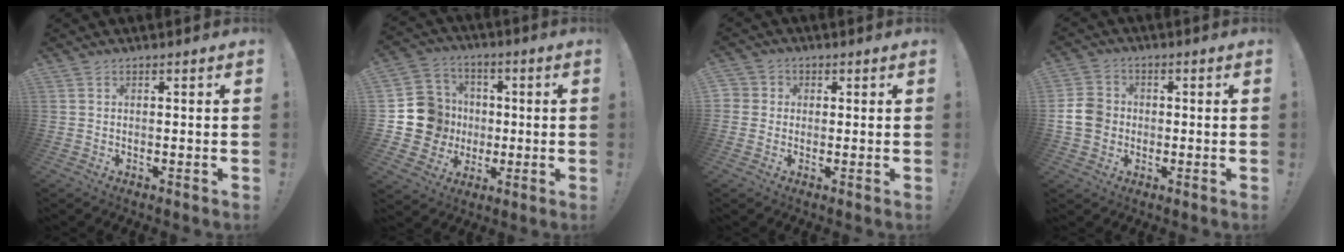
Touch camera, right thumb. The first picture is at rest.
{"total": 14.6, "force": [-1.2, 13.8, 4.6], "torque": [-0.052, 0.020, -0.002]}
{"total": 3.4, "force": [-0.1, 3.3, 0.9], "torque": [-0.016, 0.006, -0.002]}
{"total": 8.7, "force": [-0.7, 7.7, 4.1], "torque": [-0.073, 0.014, -0.010]}